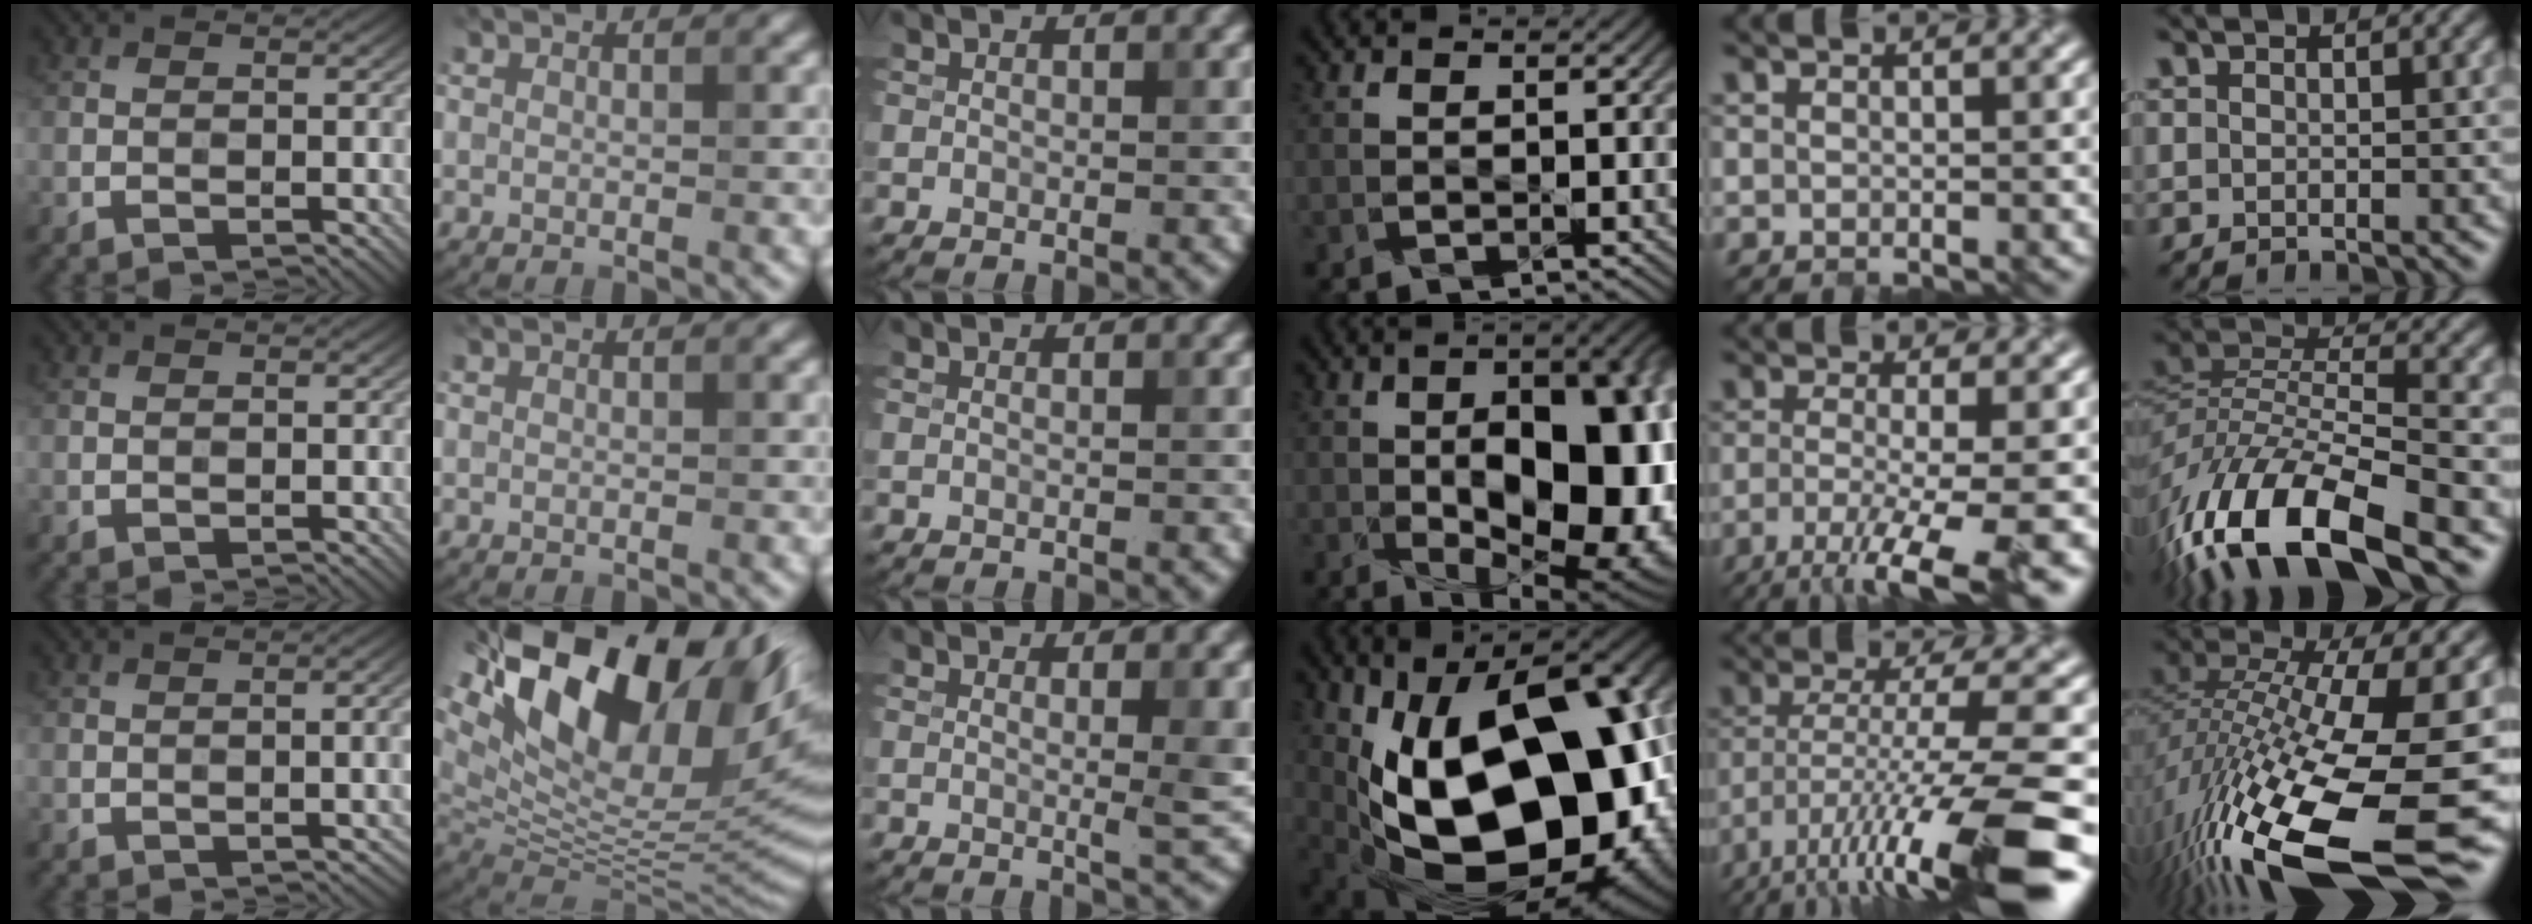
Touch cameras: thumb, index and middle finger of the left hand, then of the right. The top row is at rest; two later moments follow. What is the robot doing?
{"motion": "open", "object": "stapler"}